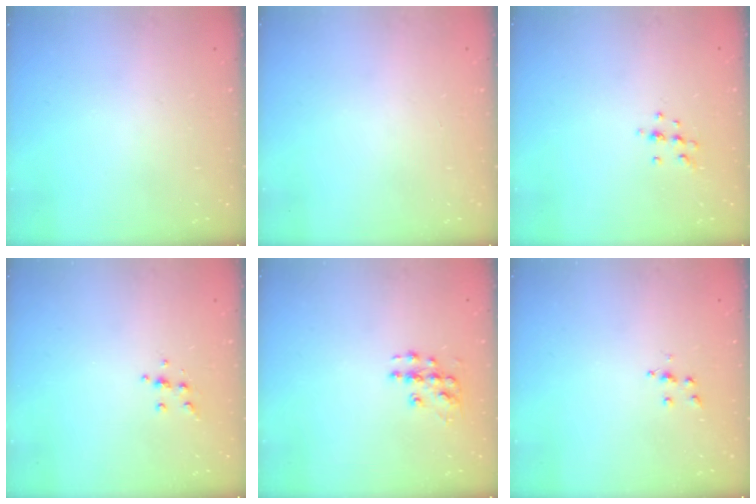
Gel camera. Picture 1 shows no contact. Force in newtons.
{"total": 0.0}
{"total": 6.9, "press": 6.8, "slide": 1.2}
{"total": 4.2, "press": 4.2, "slide": 0.4}
{"total": 7.8, "press": 7.8, "slide": 0.4}
{"total": 4.8, "press": 4.8, "slide": 0.5}